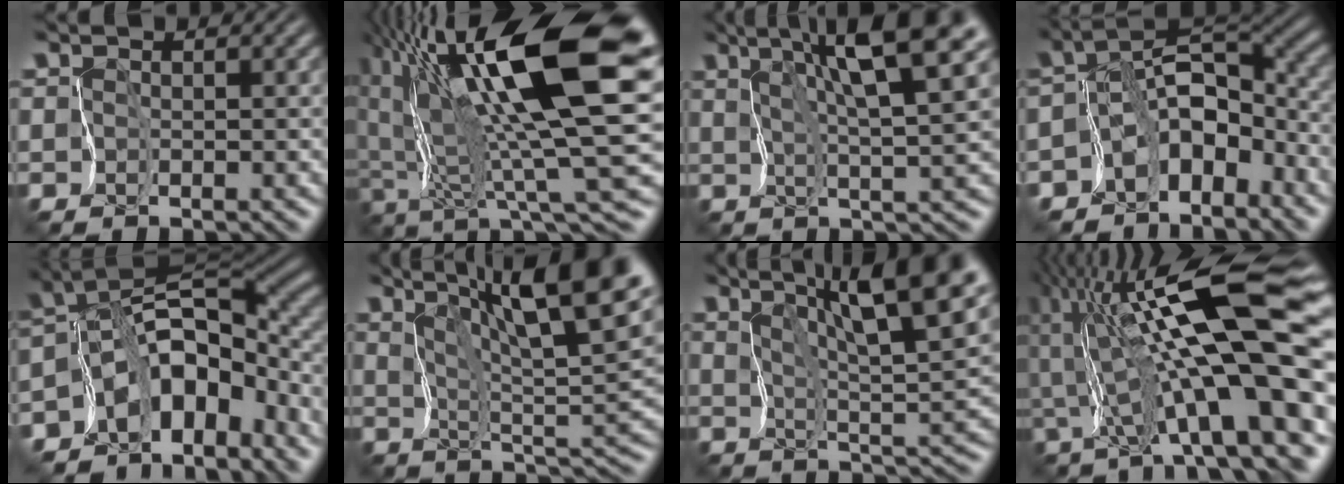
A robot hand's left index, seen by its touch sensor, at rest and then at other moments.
{"total": 17.7, "force": [6.8, 3.7, 16.0], "torque": [-0.291, 0.023, 0.123]}
{"total": 9.7, "force": [4.7, 1.0, 8.4], "torque": [-0.130, 0.011, 0.077]}
{"total": 7.5, "force": [-4.6, 4.3, 4.1], "torque": [-0.057, 0.000, -0.083]}
{"total": 10.4, "force": [-5.7, 6.1, 6.2], "torque": [-0.110, 0.002, -0.095]}
{"total": 13.0, "force": [7.8, 2.0, 10.2], "torque": [-0.153, 0.008, 0.121]}
{"total": 11.8, "force": [6.6, 1.7, 9.6], "torque": [-0.139, 0.012, 0.097]}
{"total": 15.0, "force": [2.4, 2.5, 14.5], "torque": [-0.237, 0.016, 0.039]}